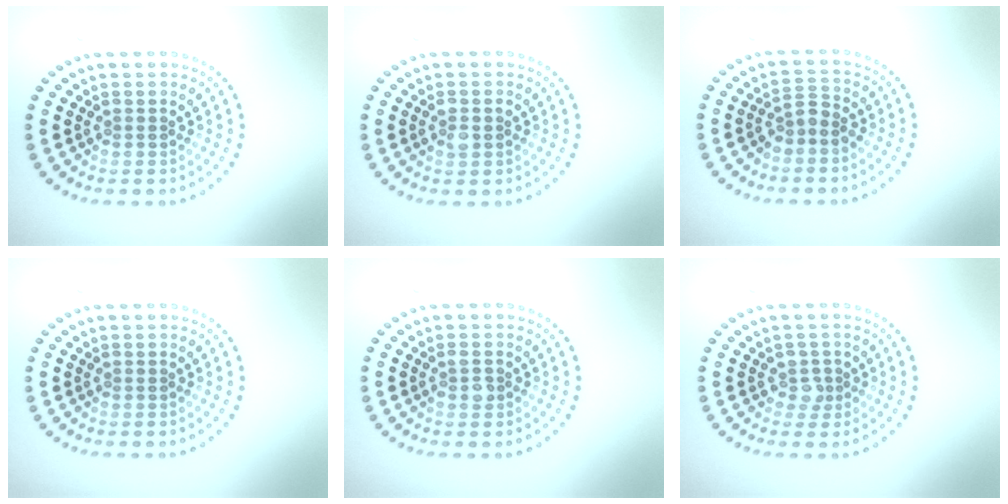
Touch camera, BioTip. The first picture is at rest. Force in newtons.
{"total": 1.5, "press": 1.4, "slide": 0.2}
{"total": 1.8, "press": 1.3, "slide": 1.3}
{"total": 0.0}
{"total": 1.2, "press": 1.2, "slide": 0.3}
{"total": 1.5, "press": 1.3, "slide": 0.8}